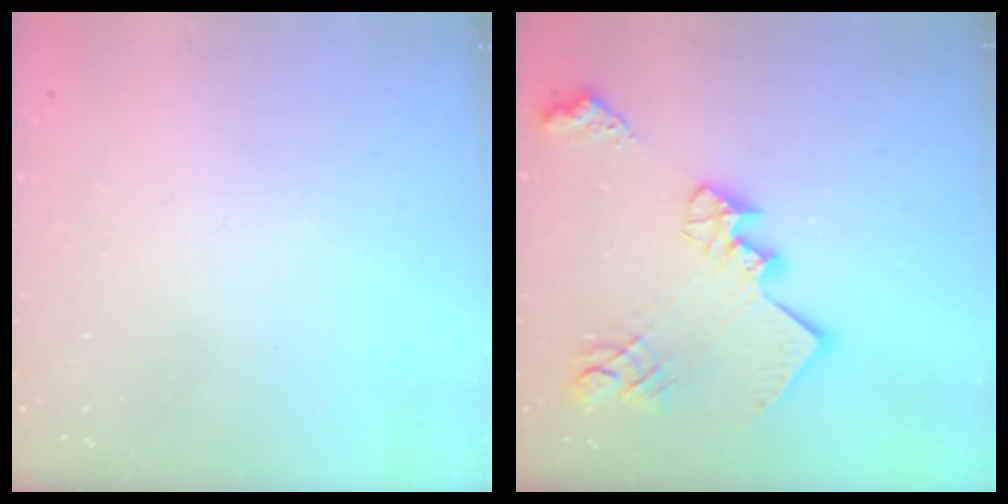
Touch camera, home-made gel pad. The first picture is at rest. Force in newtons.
{"total": 20.5, "press": 20.5, "slide": 1.1}